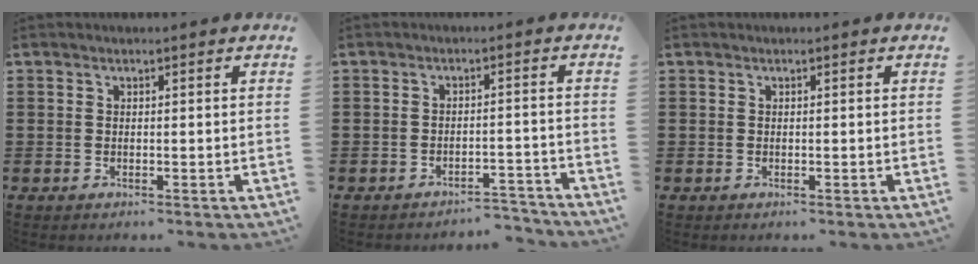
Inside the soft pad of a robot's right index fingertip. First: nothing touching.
{"total": 3.3, "force": [-3.2, 0.2, 0.6], "torque": [-0.015, 0.001, -0.068]}
{"total": 0.0}